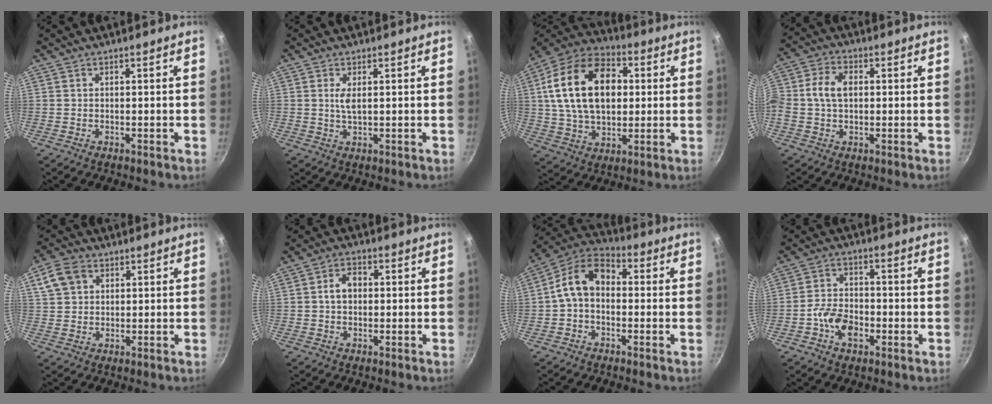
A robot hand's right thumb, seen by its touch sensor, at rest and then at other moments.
{"total": 2.4, "force": [0.6, 0.9, 2.2], "torque": [-0.041, -0.004, 0.012]}
{"total": 21.7, "force": [3.6, 14.3, 15.9], "torque": [-0.255, 0.017, 0.052]}
{"total": 7.3, "force": [0.5, 5.0, 5.3], "torque": [-0.100, 0.019, -0.005]}
{"total": 7.4, "force": [2.8, 5.7, 3.9], "torque": [-0.060, 0.005, 0.046]}
{"total": 4.7, "force": [0.3, 3.5, 3.2], "torque": [-0.038, 0.015, -0.001]}
{"total": 10.6, "force": [0.1, 7.4, 7.5], "torque": [-0.117, 0.041, -0.023]}
{"total": 7.4, "force": [-2.7, 4.8, 5.0], "torque": [-0.081, 0.024, -0.055]}